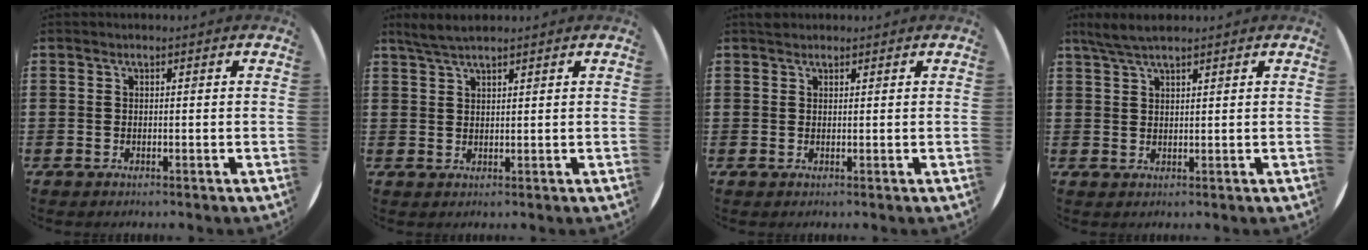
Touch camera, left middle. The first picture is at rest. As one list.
[{"total": 2.9, "force": [2.5, 0.4, 1.4], "torque": [-0.032, 0.002, 0.047]}, {"total": 0.8, "force": [0.8, 0.3, -0.1], "torque": [0.008, -0.001, 0.014]}, {"total": 3.3, "force": [2.8, 0.4, 1.8], "torque": [-0.041, 0.003, 0.051]}]